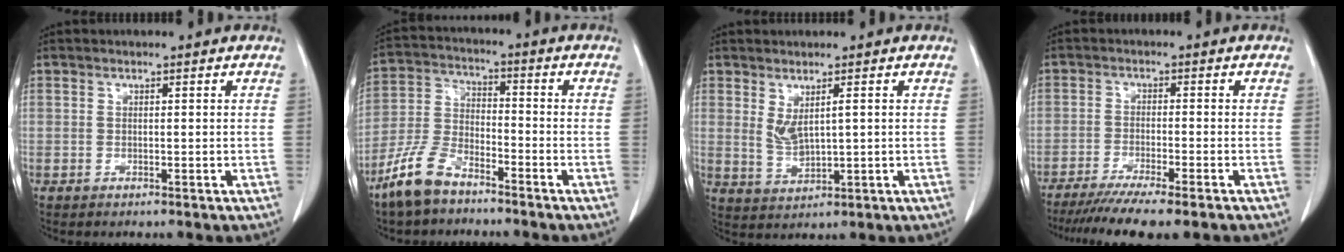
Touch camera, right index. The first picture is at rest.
{"total": 8.9, "force": [-6.7, 3.6, 4.6], "torque": [-0.116, -0.007, -0.135]}
{"total": 3.8, "force": [1.1, 0.9, 3.5], "torque": [-0.075, -0.006, 0.033]}
{"total": 11.3, "force": [-9.2, 0.3, 6.5], "torque": [-0.085, -0.024, -0.141]}